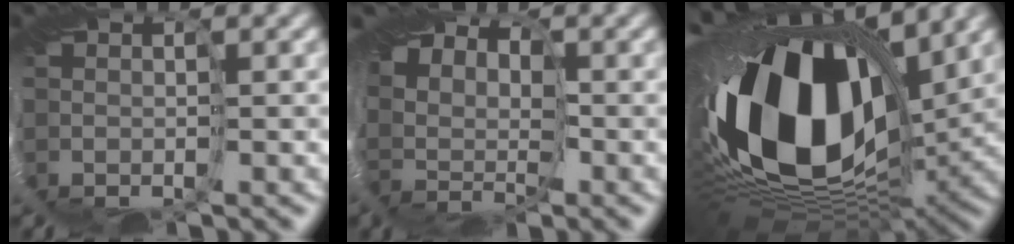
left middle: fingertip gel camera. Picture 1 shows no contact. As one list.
[{"total": 9.1, "force": [3.9, 5.9, 5.7], "torque": [-0.104, 0.026, 0.050]}, {"total": 18.4, "force": [2.0, 10.9, 14.7], "torque": [-0.292, -0.038, 0.035]}]